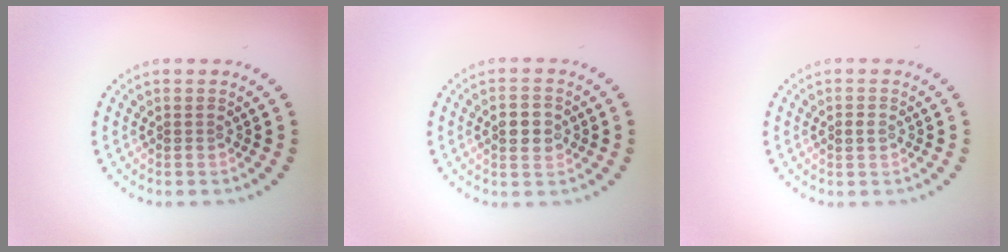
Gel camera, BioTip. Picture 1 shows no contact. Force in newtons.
{"total": 2.8, "press": 2.8, "slide": 0.0}
{"total": 0.9, "press": 0.9, "slide": 0.2}